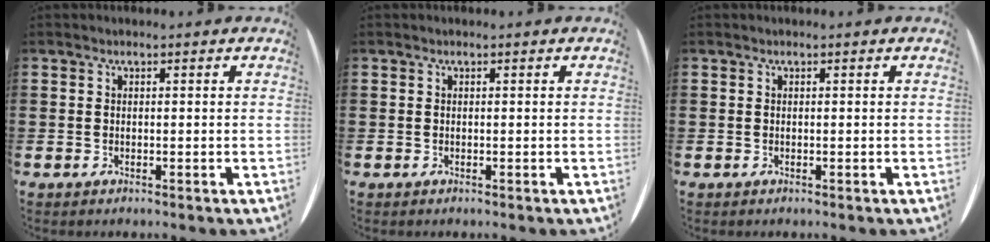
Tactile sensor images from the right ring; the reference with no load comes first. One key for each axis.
{"total": 0.0}
{"total": 0.0}